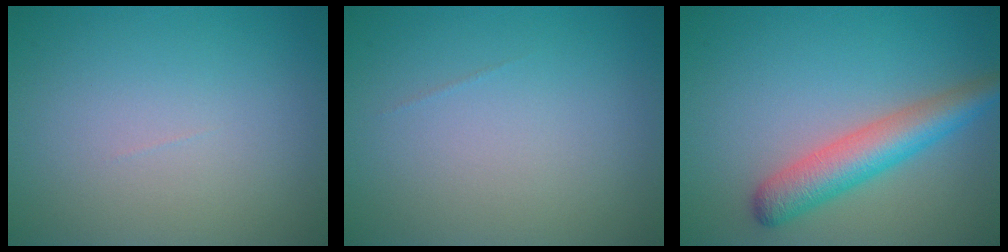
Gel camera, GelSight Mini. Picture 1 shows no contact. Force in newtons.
{"total": 0.0}
{"total": 4.9, "press": 4.9, "slide": 0.2}